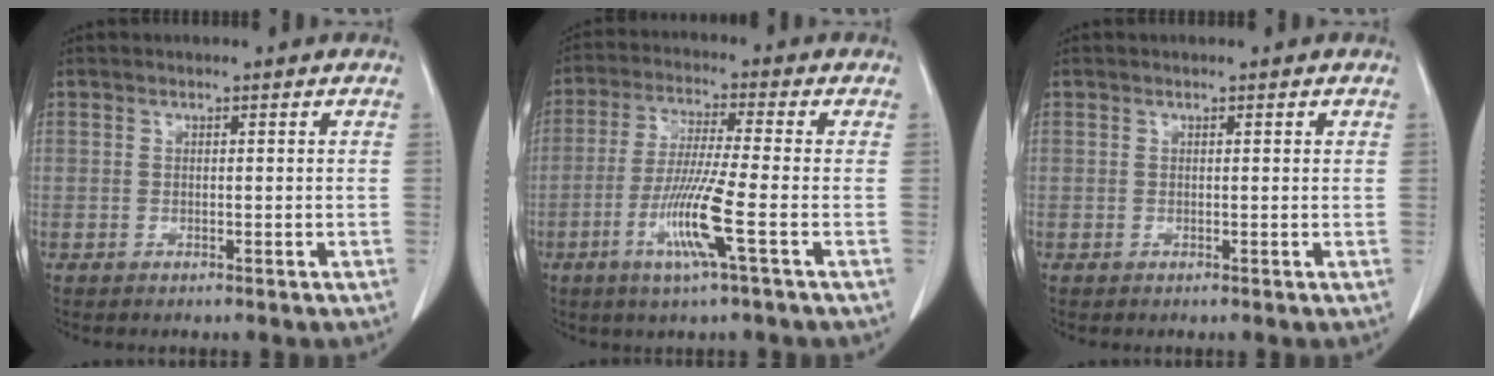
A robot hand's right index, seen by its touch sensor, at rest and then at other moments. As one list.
[{"total": 9.5, "force": [-3.4, -0.8, 8.8], "torque": [-0.175, -0.018, -0.070]}, {"total": 0.0}]